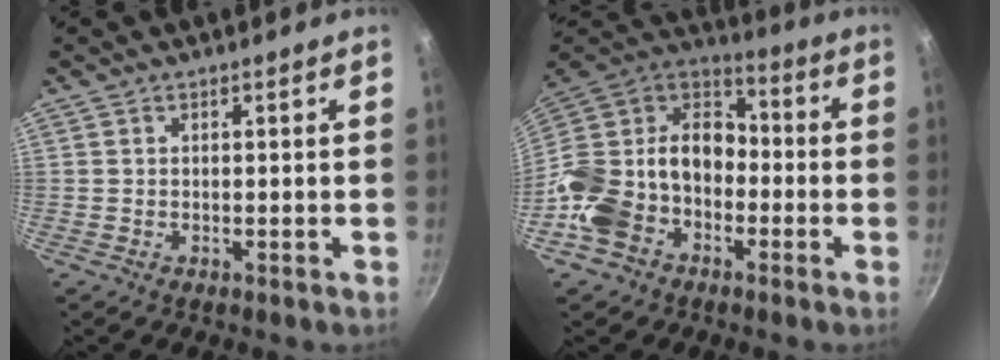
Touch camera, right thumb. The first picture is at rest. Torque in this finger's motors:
{"motor_torque": [2.17, 2.10, 1.70, -1.07, 0.25]}